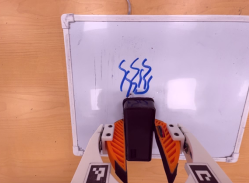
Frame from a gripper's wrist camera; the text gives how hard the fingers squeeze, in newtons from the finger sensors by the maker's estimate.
{"total": 4.8, "left": 3.6, "right": 6.0}